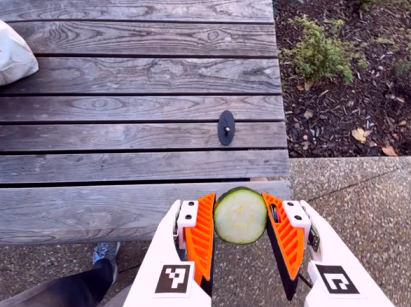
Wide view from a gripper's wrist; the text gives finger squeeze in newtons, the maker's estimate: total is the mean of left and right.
{"total": 14.0, "left": 14.4, "right": 13.5}